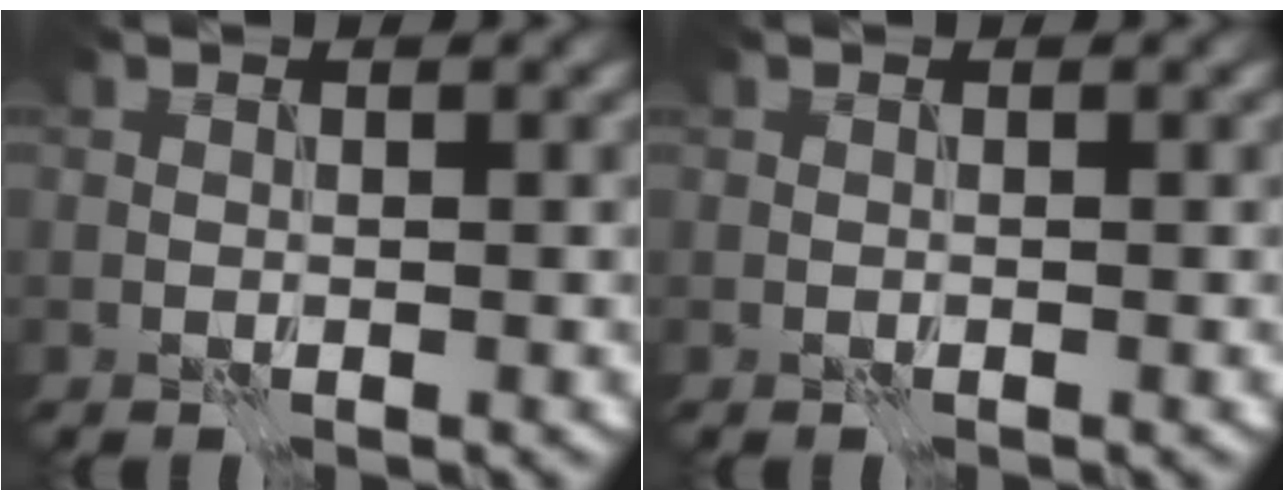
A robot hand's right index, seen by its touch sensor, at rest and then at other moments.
{"total": 0.0}